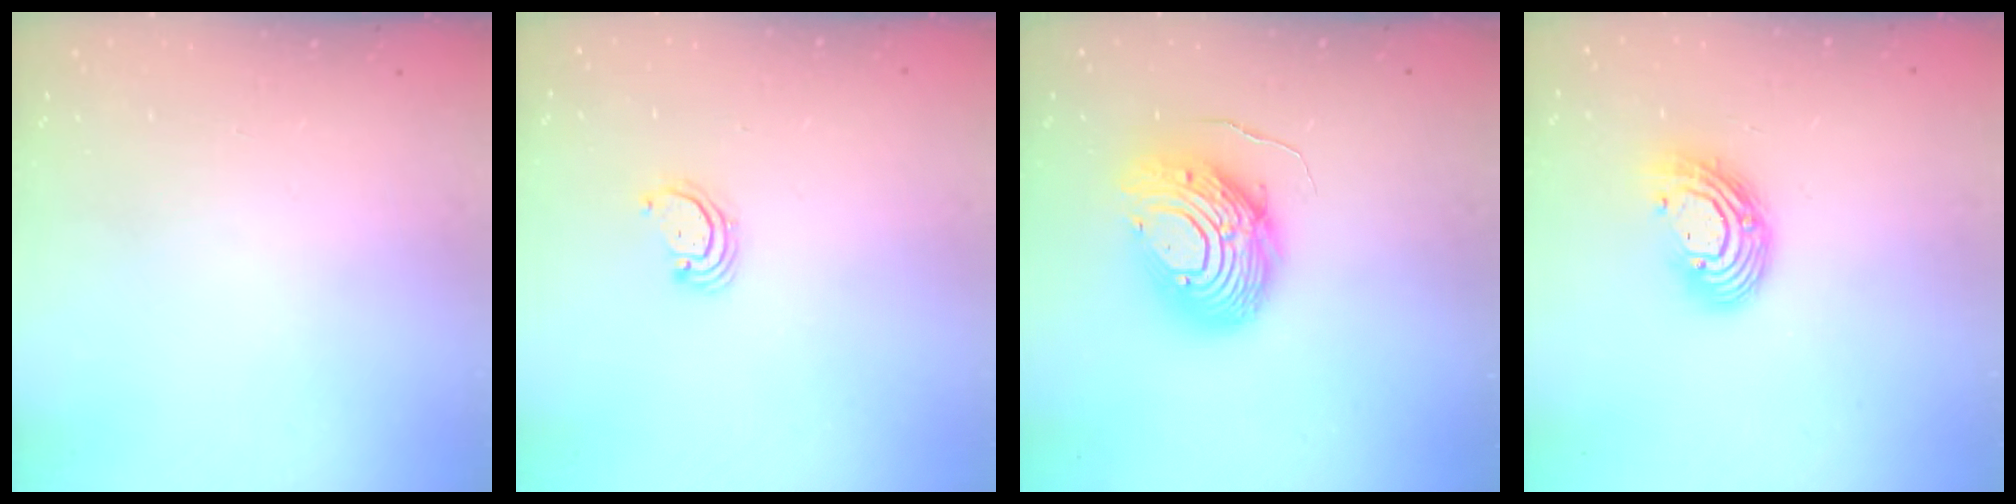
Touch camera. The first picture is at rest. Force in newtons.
{"total": 2.3, "press": 2.3, "slide": 0.2}
{"total": 16.1, "press": 16.0, "slide": 1.3}
{"total": 11.3, "press": 11.2, "slide": 0.9}